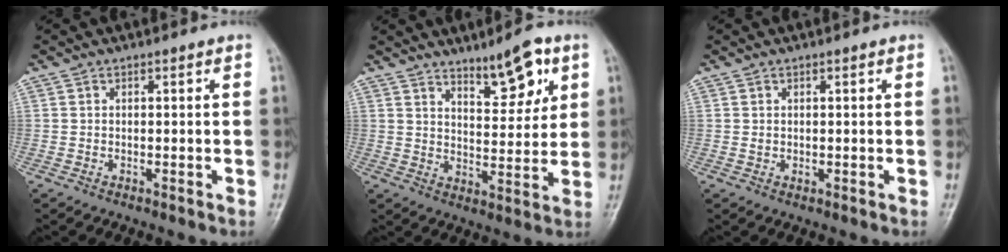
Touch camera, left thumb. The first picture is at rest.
{"total": 9.5, "force": [5.9, 3.2, 6.8], "torque": [-0.082, -0.040, 0.094]}
{"total": 1.1, "force": [0.6, 0.4, 0.8], "torque": [-0.013, -0.004, 0.012]}